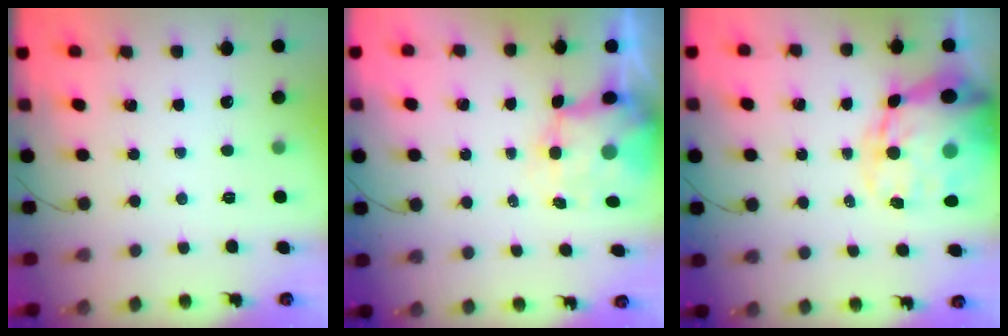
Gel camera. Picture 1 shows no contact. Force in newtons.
{"total": 6.1, "press": 5.8, "slide": 2.1}
{"total": 22.2, "press": 21.4, "slide": 5.9}